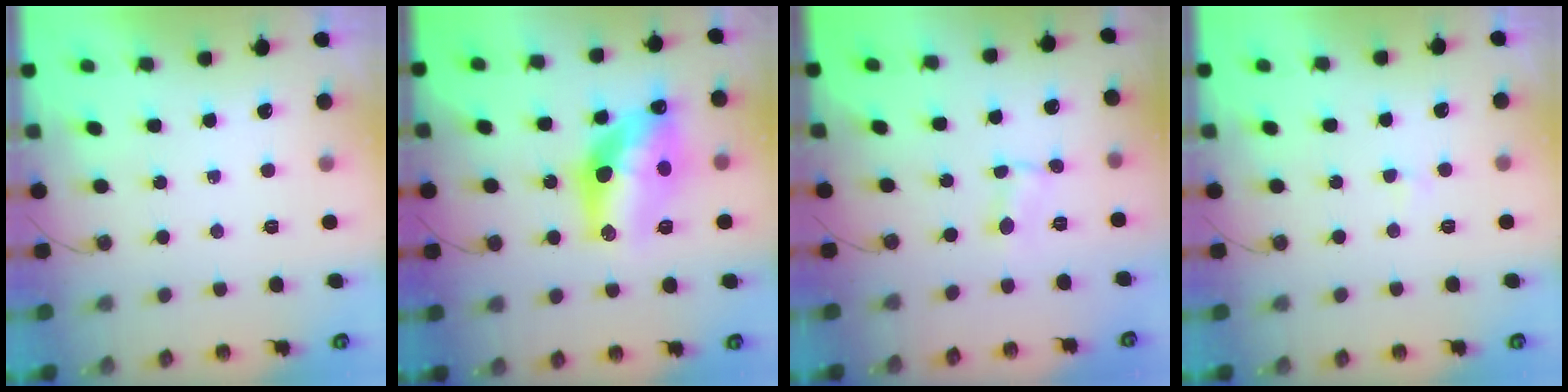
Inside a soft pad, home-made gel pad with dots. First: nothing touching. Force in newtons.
{"total": 16.3, "press": 16.2, "slide": 1.4}
{"total": 0.8, "press": 0.8, "slide": 0.1}
{"total": 1.7, "press": 1.7, "slide": 0.3}